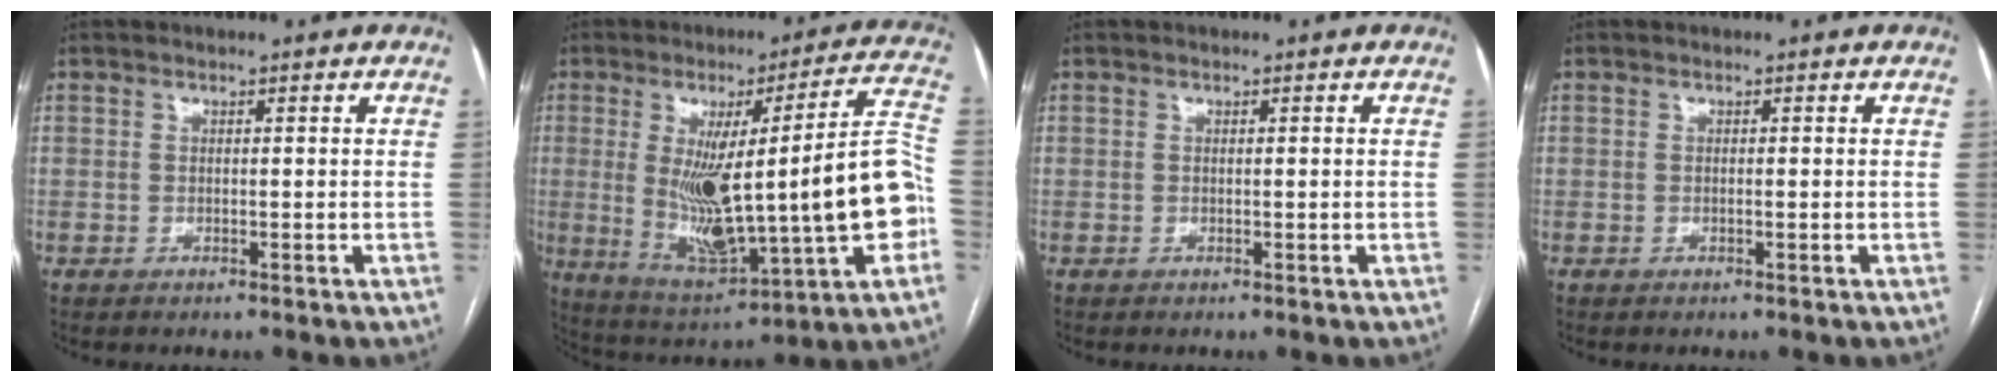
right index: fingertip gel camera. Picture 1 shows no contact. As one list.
[{"total": 23.9, "force": [-2.1, 2.3, 23.7], "torque": [-0.350, 0.013, -0.016]}, {"total": 0.0}, {"total": 0.0}]